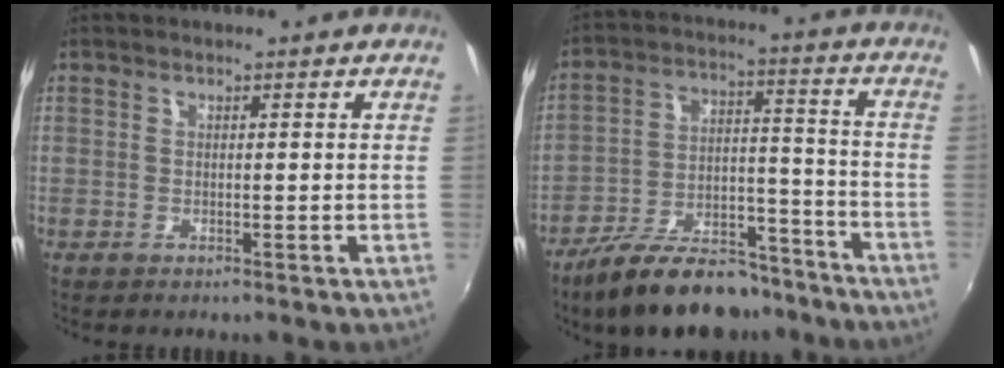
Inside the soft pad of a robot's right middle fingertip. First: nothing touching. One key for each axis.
{"total": 18.1, "fx": -14.2, "fy": 7.2, "fz": 8.7, "tx": -0.161, "ty": 0.014, "tz": -0.210}